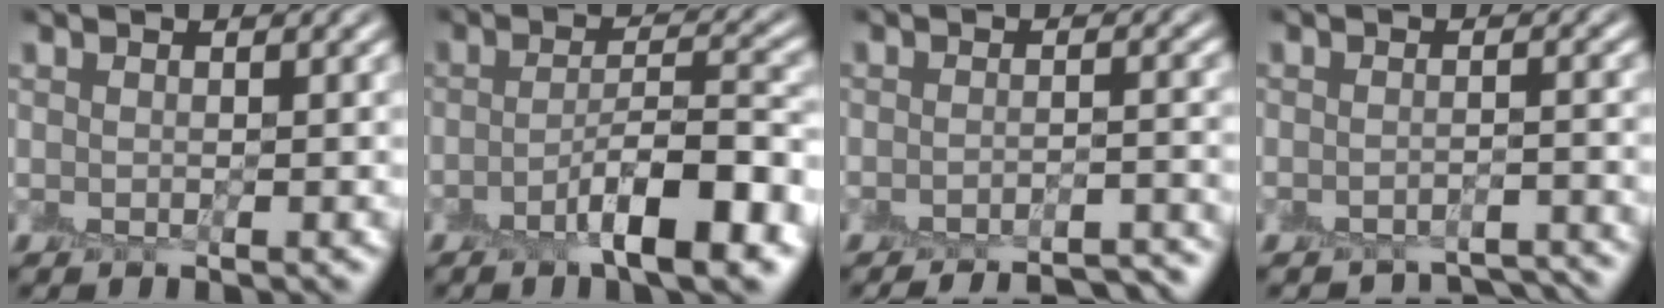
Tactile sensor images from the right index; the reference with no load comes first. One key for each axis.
{"total": 7.0, "fx": -3.5, "fy": 1.7, "fz": 5.8, "tx": -0.090, "ty": 0.002, "tz": -0.063}
{"total": 6.8, "fx": -6.4, "fy": 1.5, "fz": 1.6, "tx": -0.012, "ty": -0.004, "tz": -0.069}
{"total": 4.2, "fx": -4.1, "fy": 0.7, "fz": 0.4, "tx": -0.006, "ty": -0.009, "tz": -0.051}